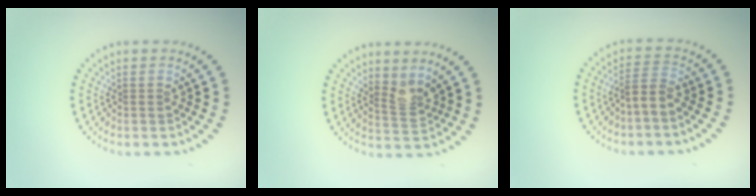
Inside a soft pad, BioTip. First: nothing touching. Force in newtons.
{"total": 2.0, "press": 1.5, "slide": 1.4}
{"total": 1.9, "press": 1.6, "slide": 1.1}